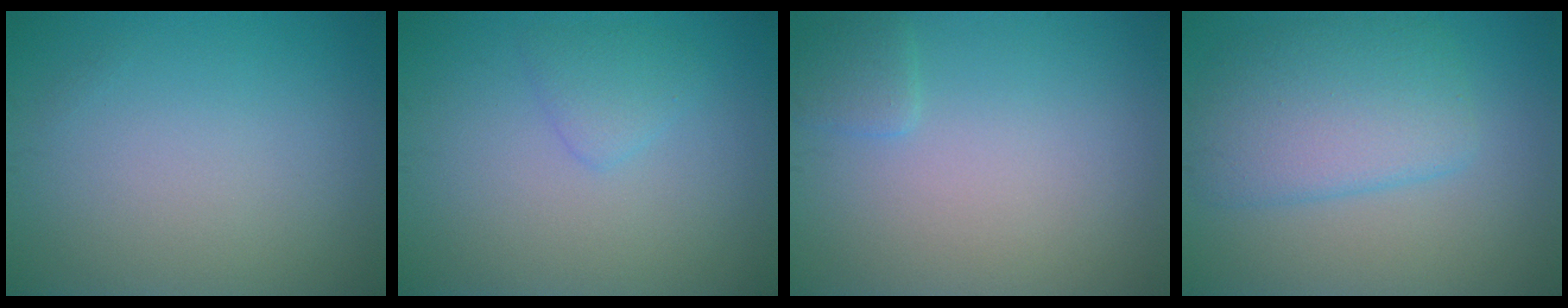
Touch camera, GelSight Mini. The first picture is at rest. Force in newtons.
{"total": 1.6, "press": 1.6, "slide": 0.1}
{"total": 1.2, "press": 1.2, "slide": 0.2}
{"total": 5.6, "press": 5.6, "slide": 0.1}